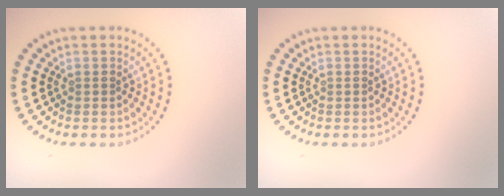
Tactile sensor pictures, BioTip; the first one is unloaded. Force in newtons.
{"total": 0.0}